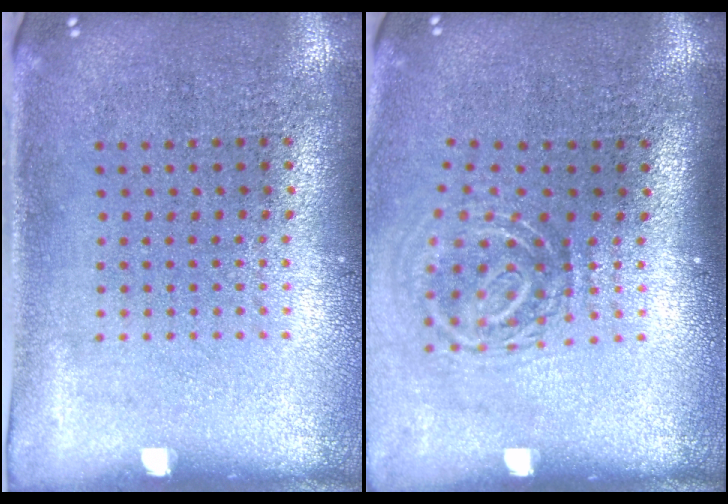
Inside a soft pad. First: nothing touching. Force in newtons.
{"total": 1.8, "press": 1.2, "slide": 1.4}